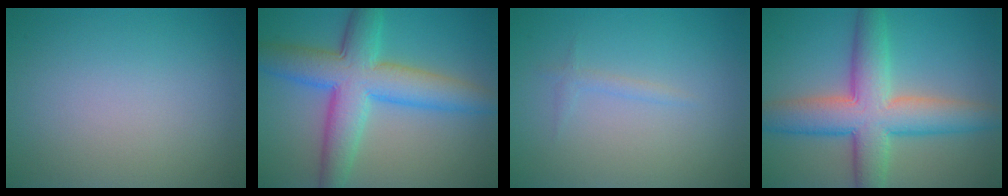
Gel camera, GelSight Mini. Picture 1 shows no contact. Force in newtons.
{"total": 8.6, "press": 8.6, "slide": 0.2}
{"total": 0.8, "press": 0.8, "slide": 0.1}
{"total": 8.6, "press": 8.6, "slide": 0.2}